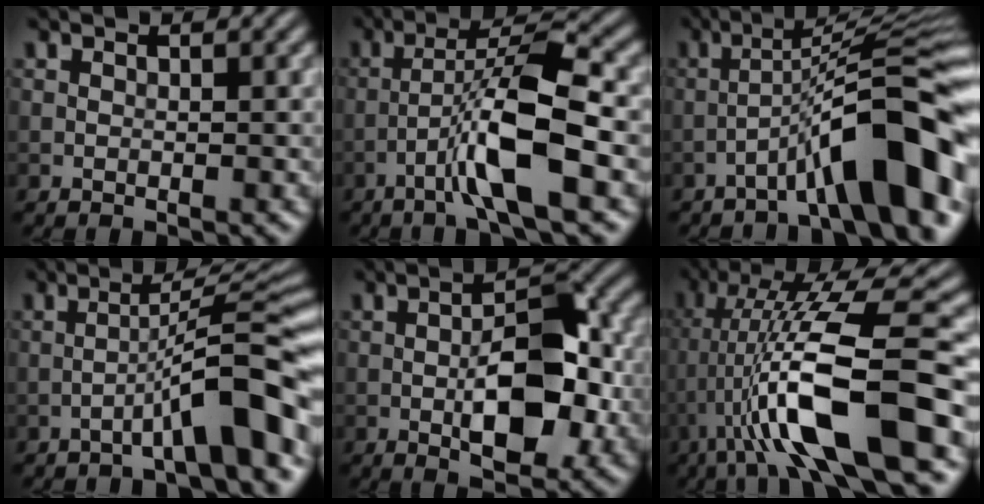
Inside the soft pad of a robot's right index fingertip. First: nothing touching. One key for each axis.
{"total": 7.5, "fx": -2.8, "fy": 0.8, "fz": 6.9, "tx": -0.122, "ty": 0.022, "tz": -0.054}
{"total": 10.0, "fx": -5.0, "fy": 1.5, "fz": 8.5, "tx": -0.122, "ty": 0.034, "tz": -0.078}
{"total": 7.2, "fx": -3.5, "fy": 0.6, "fz": 6.3, "tx": -0.095, "ty": 0.032, "tz": -0.058}
{"total": 8.0, "fx": -1.5, "fy": 3.6, "fz": 7.0, "tx": -0.110, "ty": 0.007, "tz": -0.024}
{"total": 12.3, "fx": -3.3, "fy": 2.3, "fz": 11.6, "tx": -0.207, "ty": 0.022, "tz": -0.056}